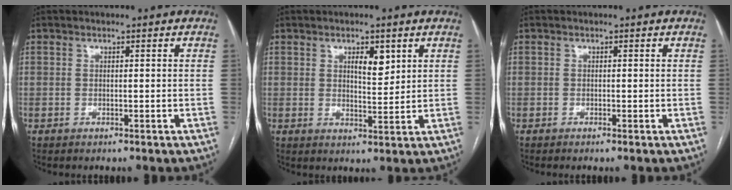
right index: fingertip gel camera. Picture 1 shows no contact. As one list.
[{"total": 3.9, "force": [1.9, 1.4, 3.1], "torque": [-0.049, -0.002, 0.033]}, {"total": 0.0}]